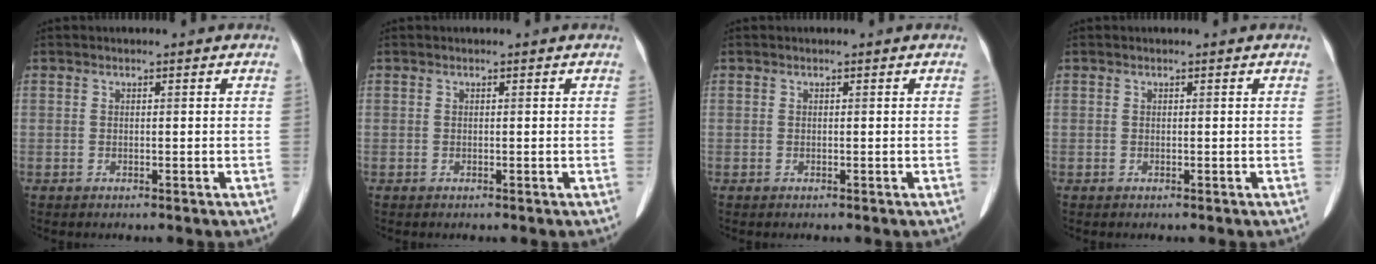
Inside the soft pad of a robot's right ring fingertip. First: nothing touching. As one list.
[{"total": 0.0}, {"total": 0.0}, {"total": 0.0}]